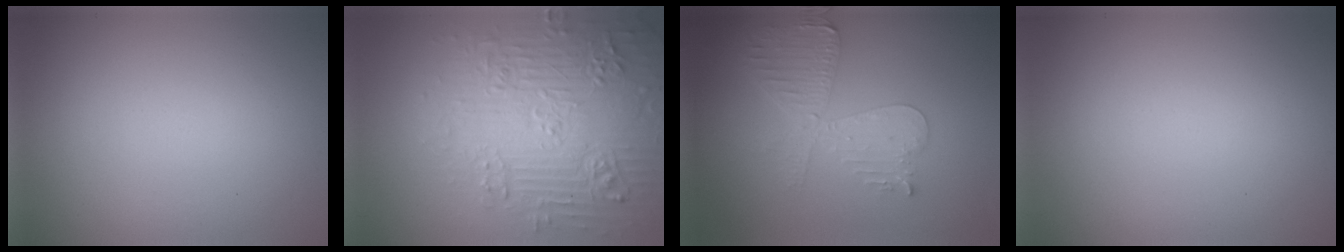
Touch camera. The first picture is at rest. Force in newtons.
{"total": 7.5, "press": 7.3, "slide": 1.7}
{"total": 4.4, "press": 3.8, "slide": 2.2}
{"total": 0.0}